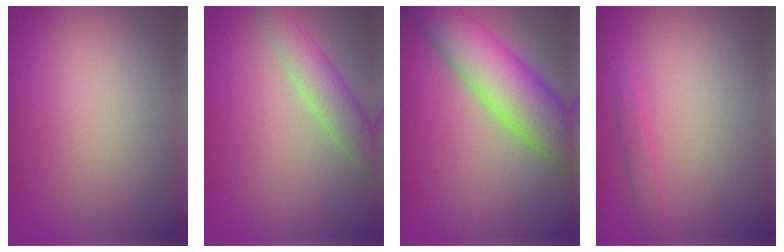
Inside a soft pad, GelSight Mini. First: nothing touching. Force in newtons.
{"total": 3.9, "press": 3.9, "slide": 0.1}
{"total": 9.9, "press": 9.9, "slide": 0.5}
{"total": 1.0, "press": 1.0, "slide": 0.1}